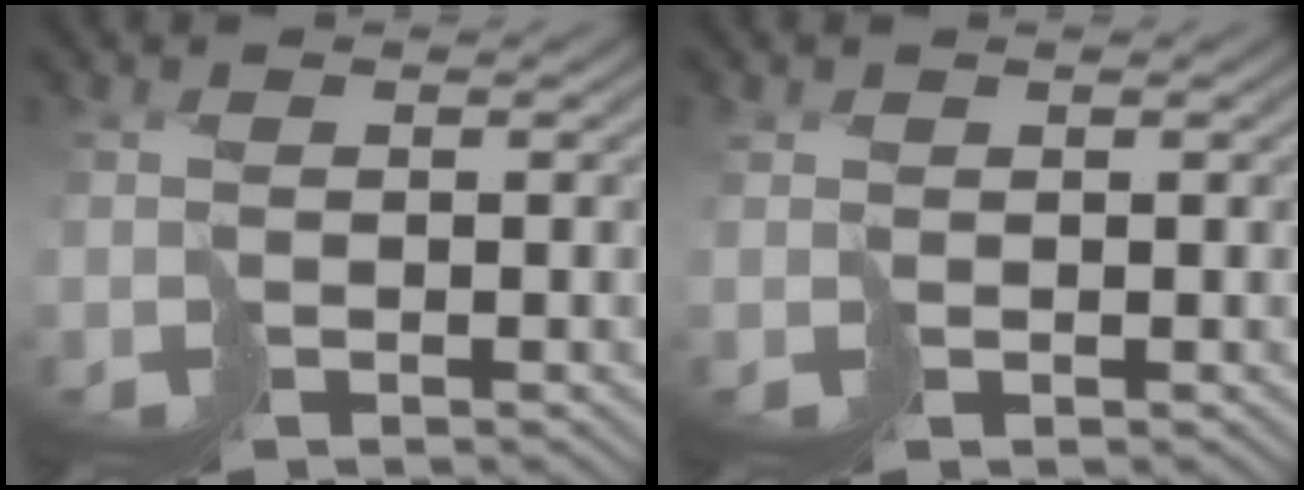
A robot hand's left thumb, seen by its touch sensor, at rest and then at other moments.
{"total": 0.7, "force": [0.4, 0.4, -0.3], "torque": [0.006, -0.006, 0.007]}